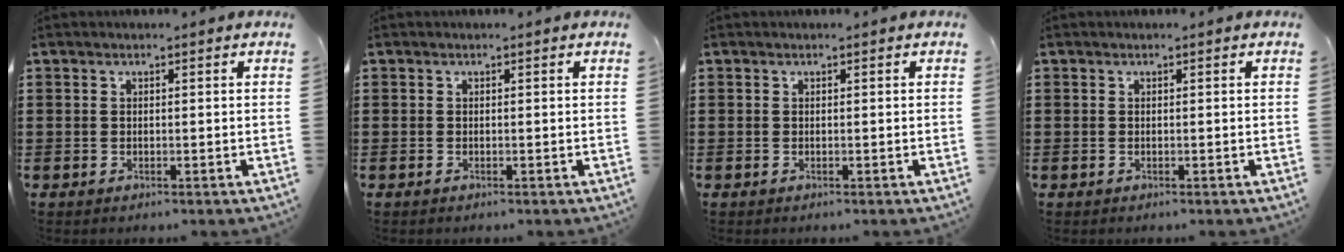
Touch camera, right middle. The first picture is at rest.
{"total": 0.0}
{"total": 0.0}
{"total": 0.0}